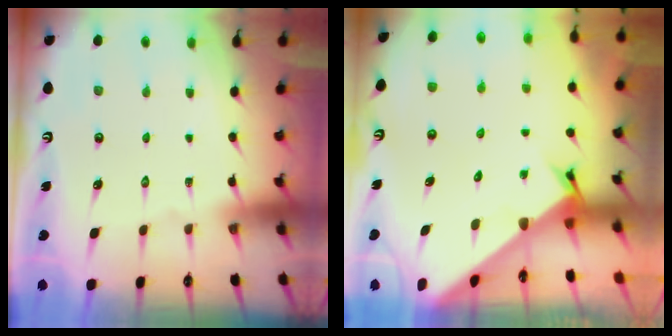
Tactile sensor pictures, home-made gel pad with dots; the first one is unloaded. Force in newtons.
{"total": 2.2, "press": 2.2, "slide": 0.2}